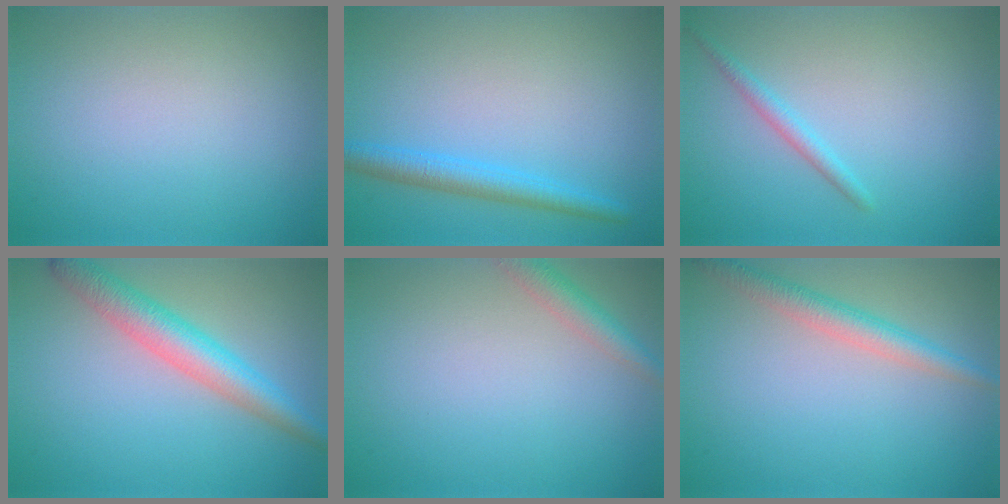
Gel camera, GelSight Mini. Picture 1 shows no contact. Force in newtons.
{"total": 3.0, "press": 3.0, "slide": 0.2}
{"total": 1.4, "press": 1.4, "slide": 0.0}
{"total": 4.8, "press": 4.8, "slide": 0.2}
{"total": 2.4, "press": 2.4, "slide": 0.1}
{"total": 2.9, "press": 2.9, "slide": 0.1}